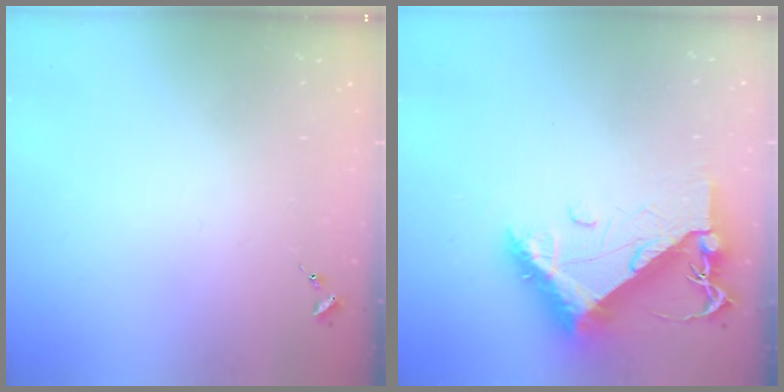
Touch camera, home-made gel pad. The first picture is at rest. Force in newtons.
{"total": 11.3, "press": 11.3, "slide": 1.2}